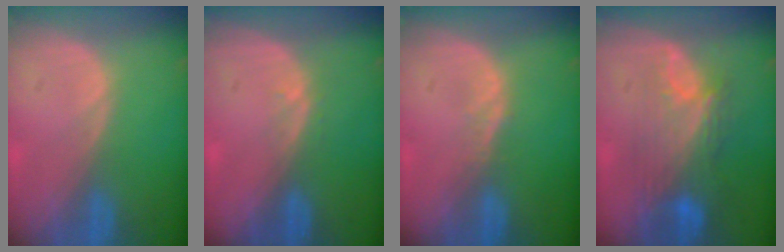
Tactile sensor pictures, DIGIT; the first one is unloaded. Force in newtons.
{"total": 1.0, "press": 0.7, "slide": 0.7}
{"total": 1.1, "press": 1.1, "slide": 0.1}
{"total": 9.5, "press": 8.1, "slide": 4.9}